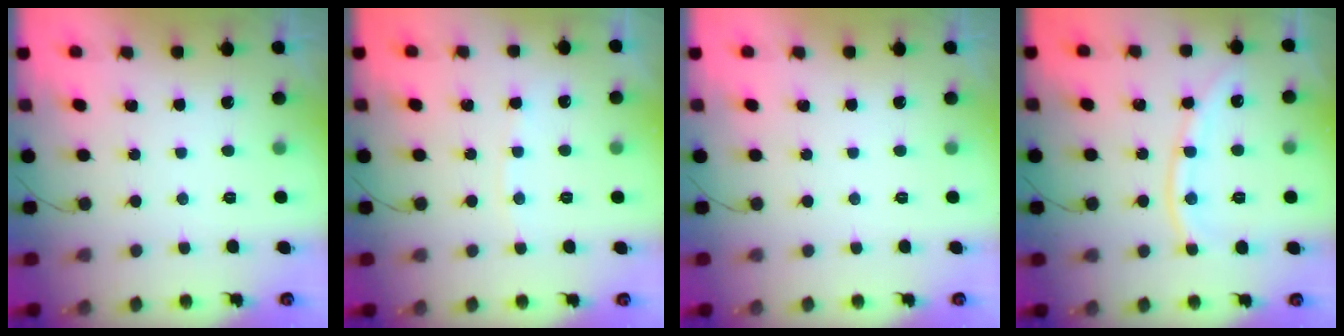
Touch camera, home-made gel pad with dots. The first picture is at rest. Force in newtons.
{"total": 3.0, "press": 3.0, "slide": 0.4}
{"total": 0.0}
{"total": 10.9, "press": 10.9, "slide": 1.3}